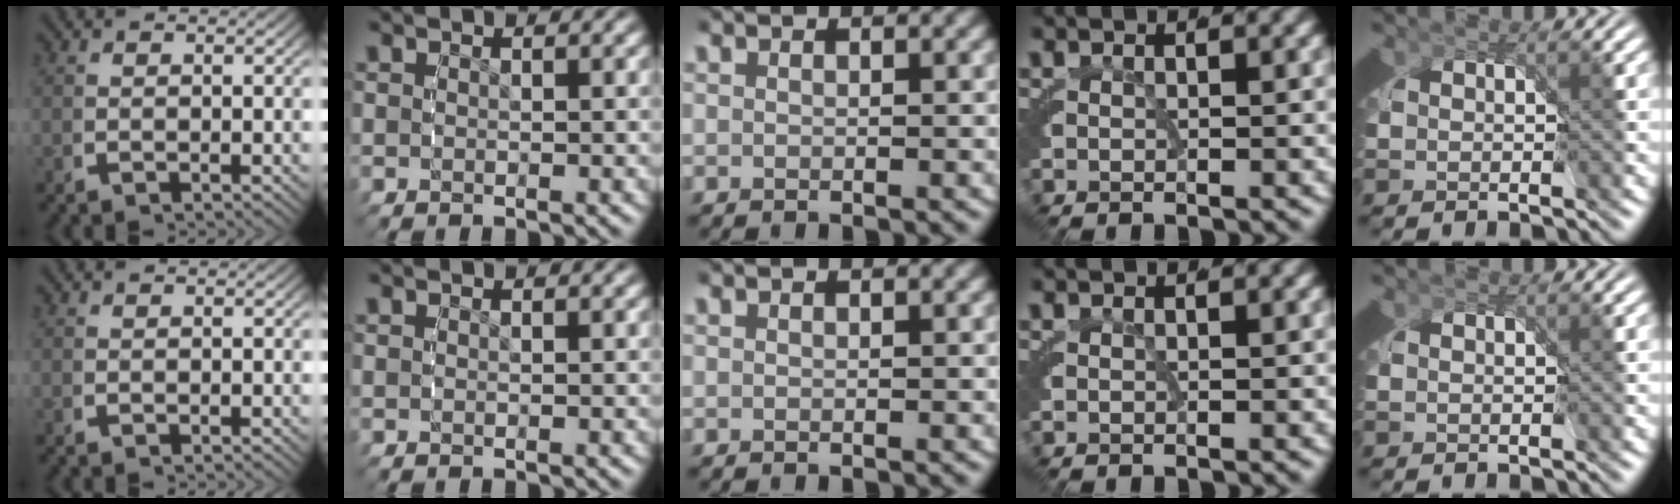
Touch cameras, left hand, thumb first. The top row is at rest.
{}